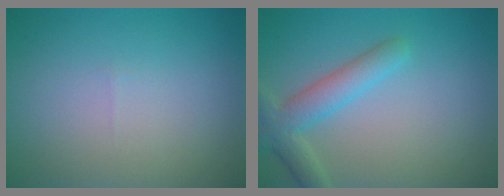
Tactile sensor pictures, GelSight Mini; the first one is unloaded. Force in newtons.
{"total": 3.8, "press": 3.8, "slide": 0.3}